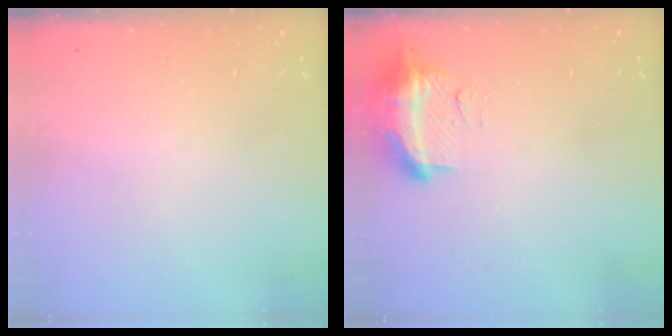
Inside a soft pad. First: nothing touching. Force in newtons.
{"total": 11.3, "press": 10.3, "slide": 4.7}